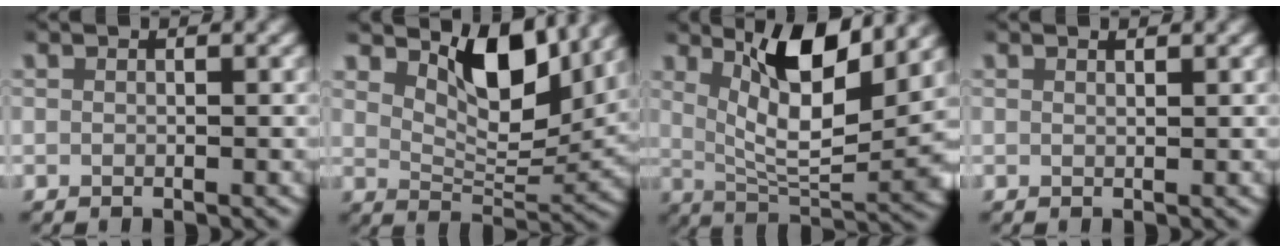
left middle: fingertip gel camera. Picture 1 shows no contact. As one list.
[{"total": 7.5, "force": [4.7, 2.7, 5.2], "torque": [-0.087, -0.008, 0.075]}, {"total": 9.8, "force": [3.6, 3.5, 8.4], "torque": [-0.136, -0.008, 0.059]}, {"total": 0.6, "force": [0.6, -0.1, 0.2], "torque": [0.000, -0.003, 0.010]}]